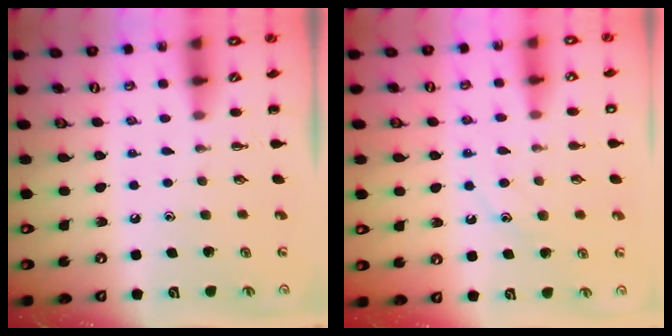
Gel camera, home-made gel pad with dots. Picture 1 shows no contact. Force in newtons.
{"total": 10.6, "press": 10.6, "slide": 1.3}